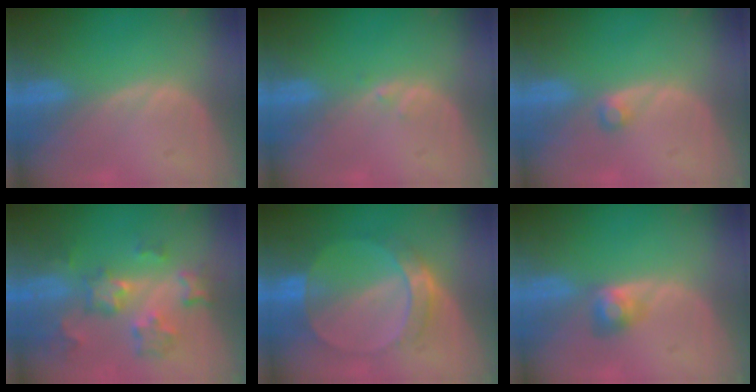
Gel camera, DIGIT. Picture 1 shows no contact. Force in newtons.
{"total": 0.6, "press": 0.6, "slide": 0.1}
{"total": 1.3, "press": 1.2, "slide": 0.3}
{"total": 9.2, "press": 8.1, "slide": 4.4}
{"total": 7.2, "press": 6.4, "slide": 3.4}
{"total": 2.7, "press": 2.7, "slide": 0.0}